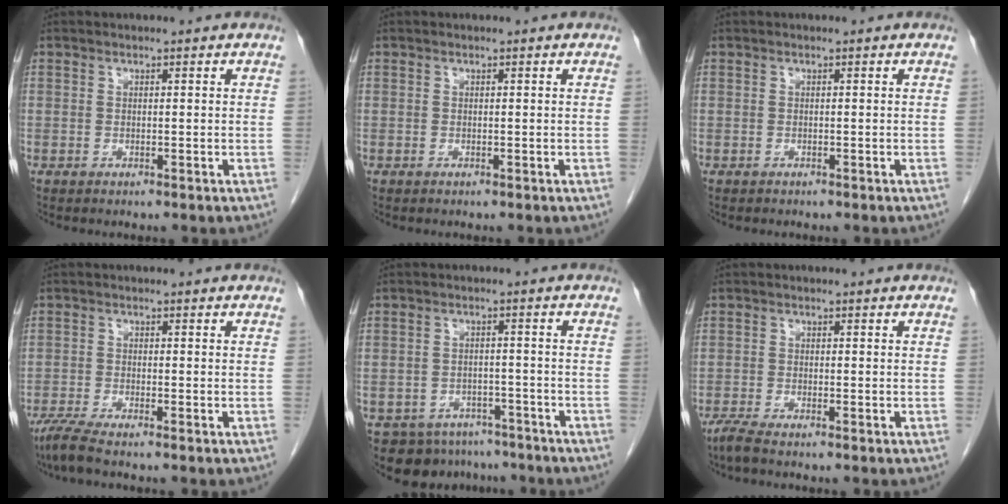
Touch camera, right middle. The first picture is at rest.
{"total": 0.0}
{"total": 0.5, "force": [-0.4, 0.2, 0.0], "torque": [0.002, -0.001, -0.006]}
{"total": 3.6, "force": [-3.0, -0.2, 2.0], "torque": [-0.042, -0.011, -0.063]}
{"total": 9.0, "force": [-7.5, 4.9, 1.0], "torque": [-0.005, 0.011, -0.094]}
{"total": 2.0, "force": [-1.7, -0.2, 1.0], "torque": [-0.026, -0.007, -0.040]}